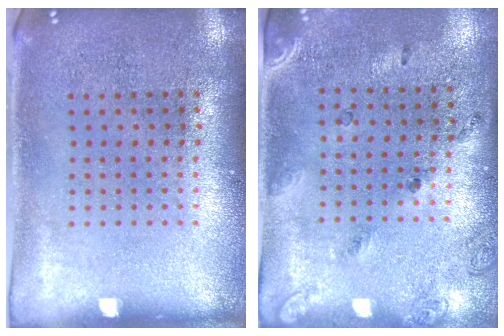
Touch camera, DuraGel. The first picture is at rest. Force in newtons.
{"total": 1.5, "press": 1.0, "slide": 1.1}